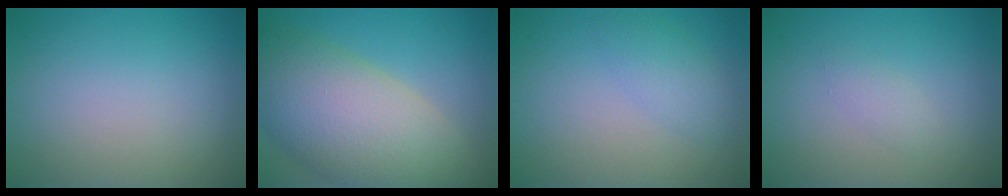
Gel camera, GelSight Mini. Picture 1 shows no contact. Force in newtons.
{"total": 11.5, "press": 11.4, "slide": 1.0}
{"total": 2.1, "press": 2.1, "slide": 0.1}
{"total": 1.1, "press": 1.1, "slide": 0.0}